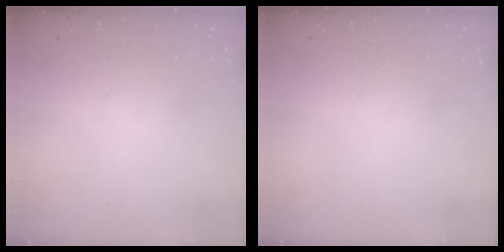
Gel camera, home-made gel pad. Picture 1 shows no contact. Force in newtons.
{"total": 0.0}